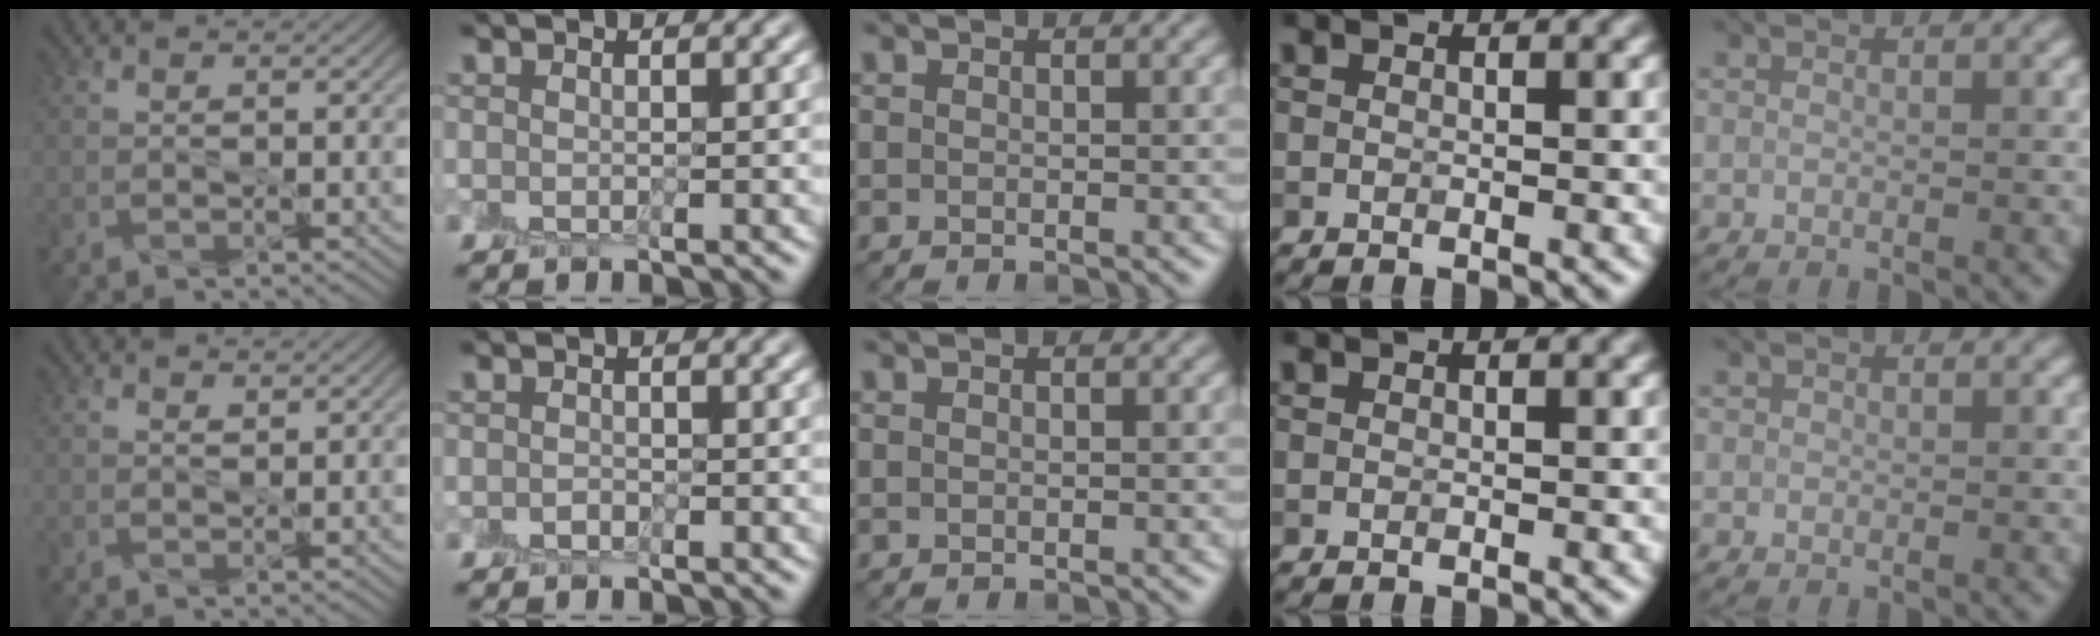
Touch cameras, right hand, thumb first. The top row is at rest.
{"thumb": {"total": 0.7, "force": [0.6, 0.2, 0.2], "torque": [-0.006, -0.003, 0.013]}, "index": {"total": 0.7, "force": [-0.6, 0.4, 0.0], "torque": [0.002, 0.002, -0.008]}}